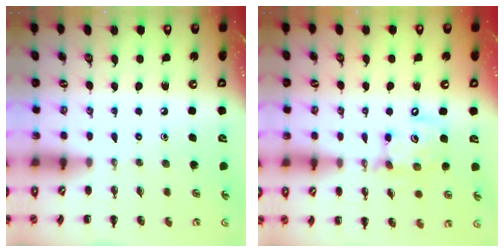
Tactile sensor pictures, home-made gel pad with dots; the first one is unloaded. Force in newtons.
{"total": 12.9, "press": 12.6, "slide": 2.8}